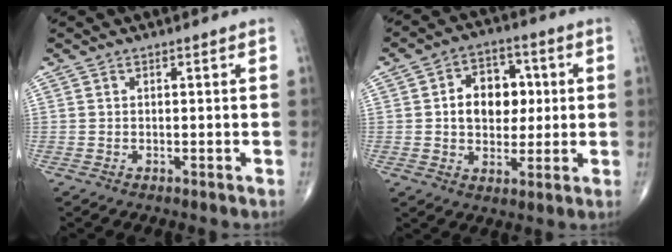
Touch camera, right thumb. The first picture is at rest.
{"total": 11.0, "force": [1.2, 8.1, 7.4], "torque": [-0.068, 0.012, 0.018]}